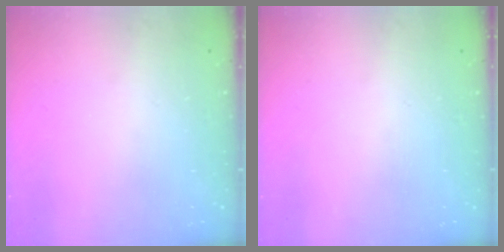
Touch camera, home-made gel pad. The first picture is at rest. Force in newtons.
{"total": 0.0}